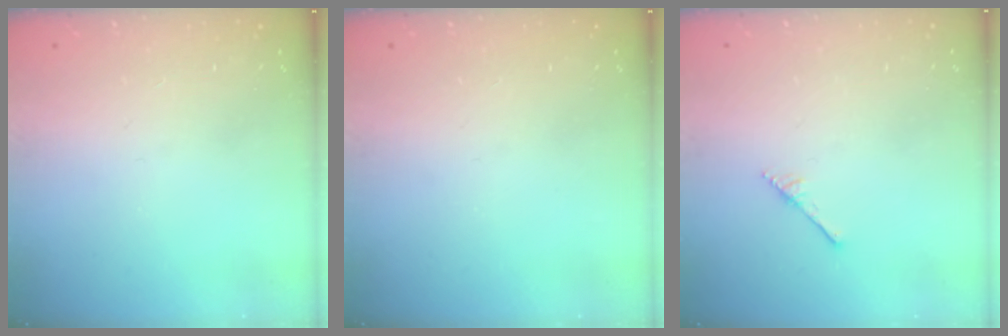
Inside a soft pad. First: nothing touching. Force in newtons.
{"total": 0.0}
{"total": 2.9, "press": 2.9, "slide": 0.2}